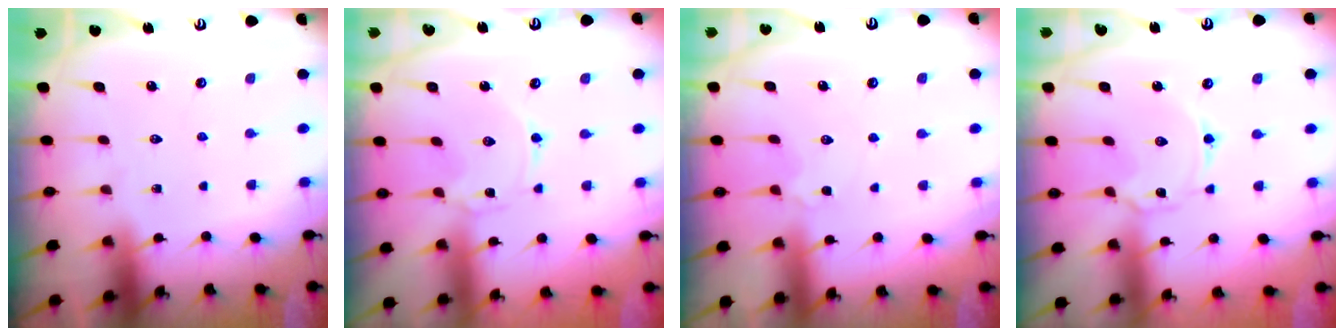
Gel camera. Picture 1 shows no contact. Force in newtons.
{"total": 0.0}
{"total": 2.1, "press": 2.0, "slide": 0.6}
{"total": 1.7, "press": 1.7, "slide": 0.2}